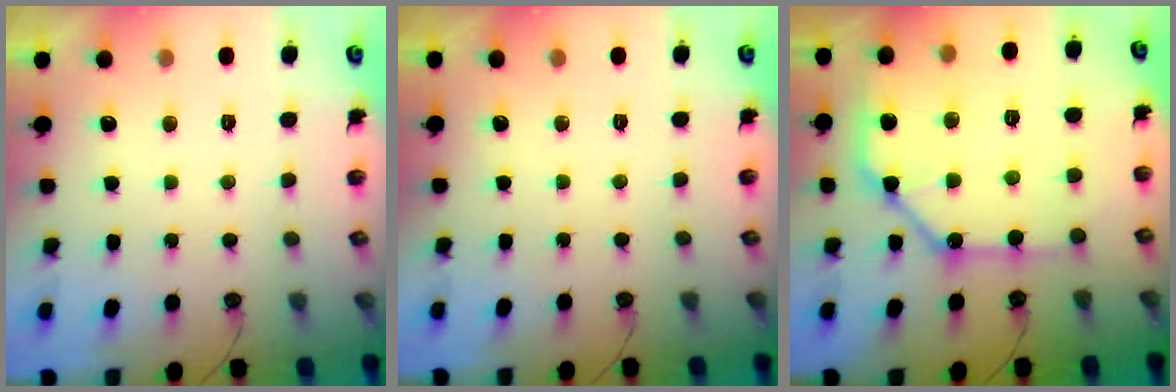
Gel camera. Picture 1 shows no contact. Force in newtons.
{"total": 0.0}
{"total": 17.3, "press": 17.2, "slide": 1.8}